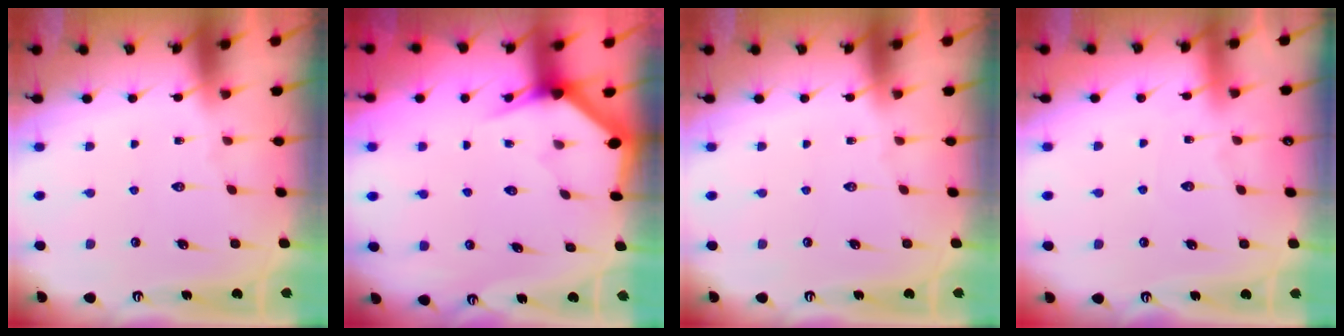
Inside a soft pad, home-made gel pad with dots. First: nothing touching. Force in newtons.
{"total": 3.3, "press": 3.3, "slide": 0.2}
{"total": 0.0}
{"total": 3.6, "press": 3.6, "slide": 0.6}